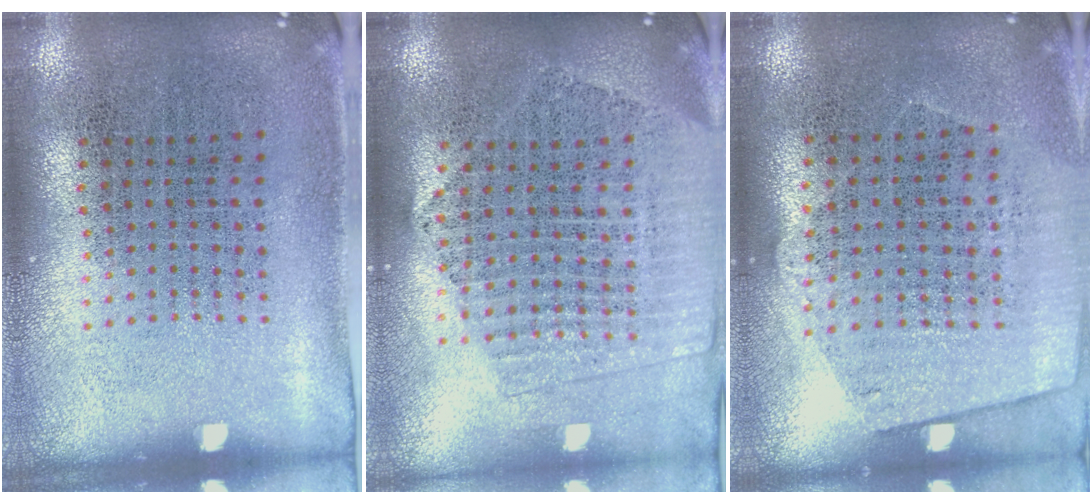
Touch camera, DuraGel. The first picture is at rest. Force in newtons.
{"total": 2.1, "press": 1.9, "slide": 0.9}
{"total": 1.2, "press": 1.0, "slide": 0.6}